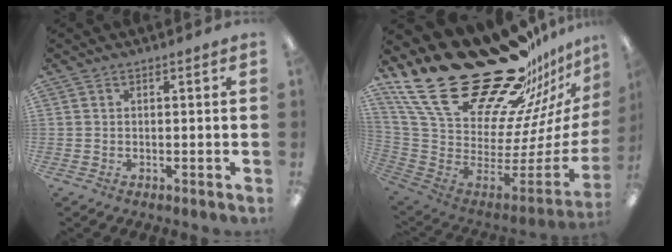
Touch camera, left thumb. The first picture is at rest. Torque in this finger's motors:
{"motor_torque": [3.69, 1.32, 1.41, -1.36, 0.38]}